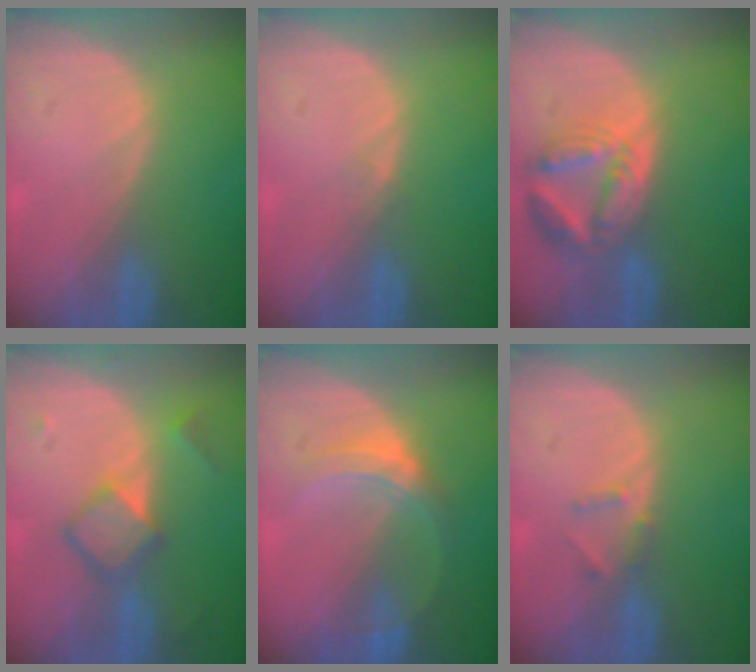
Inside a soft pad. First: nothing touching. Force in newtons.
{"total": 0.7, "press": 0.7, "slide": 0.1}
{"total": 8.2, "press": 7.3, "slide": 3.7}
{"total": 5.1, "press": 5.1, "slide": 0.0}
{"total": 5.1, "press": 4.9, "slide": 1.5}
{"total": 1.9, "press": 1.7, "slide": 0.9}